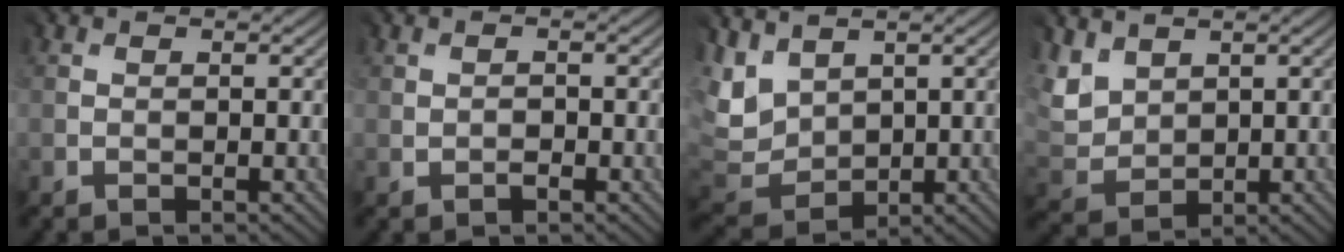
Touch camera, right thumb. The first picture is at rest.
{"total": 0.6, "force": [-0.5, 0.0, -0.3], "torque": [0.004, -0.002, -0.008]}
{"total": 6.5, "force": [3.9, 4.4, 2.7], "torque": [-0.124, 0.002, 0.082]}
{"total": 5.1, "force": [3.4, 3.4, 1.5], "torque": [-0.086, 0.006, 0.073]}